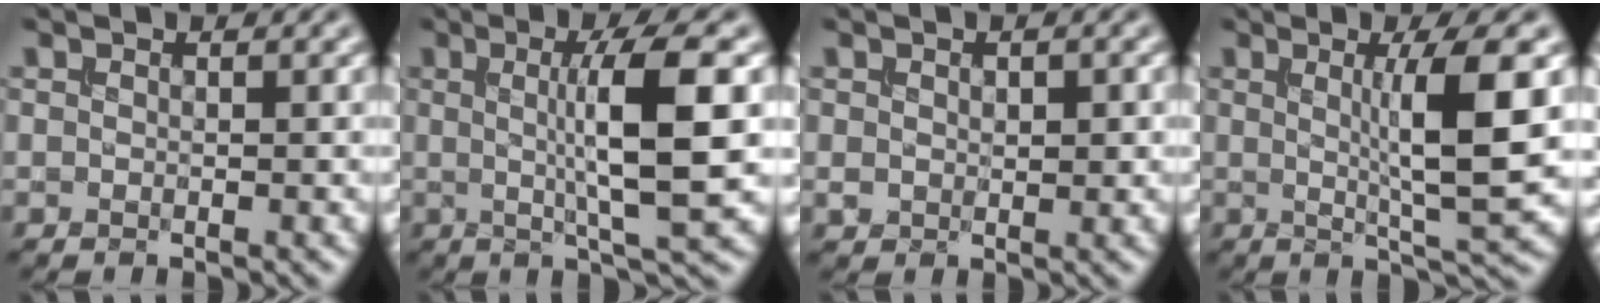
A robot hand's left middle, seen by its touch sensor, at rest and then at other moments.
{"total": 7.7, "force": [0.6, 1.4, 7.5], "torque": [-0.106, 0.006, 0.012]}
{"total": 1.9, "force": [0.2, 1.2, 1.4], "torque": [-0.024, -0.001, 0.010]}
{"total": 7.0, "force": [0.9, 1.1, 6.8], "torque": [-0.092, 0.000, 0.018]}